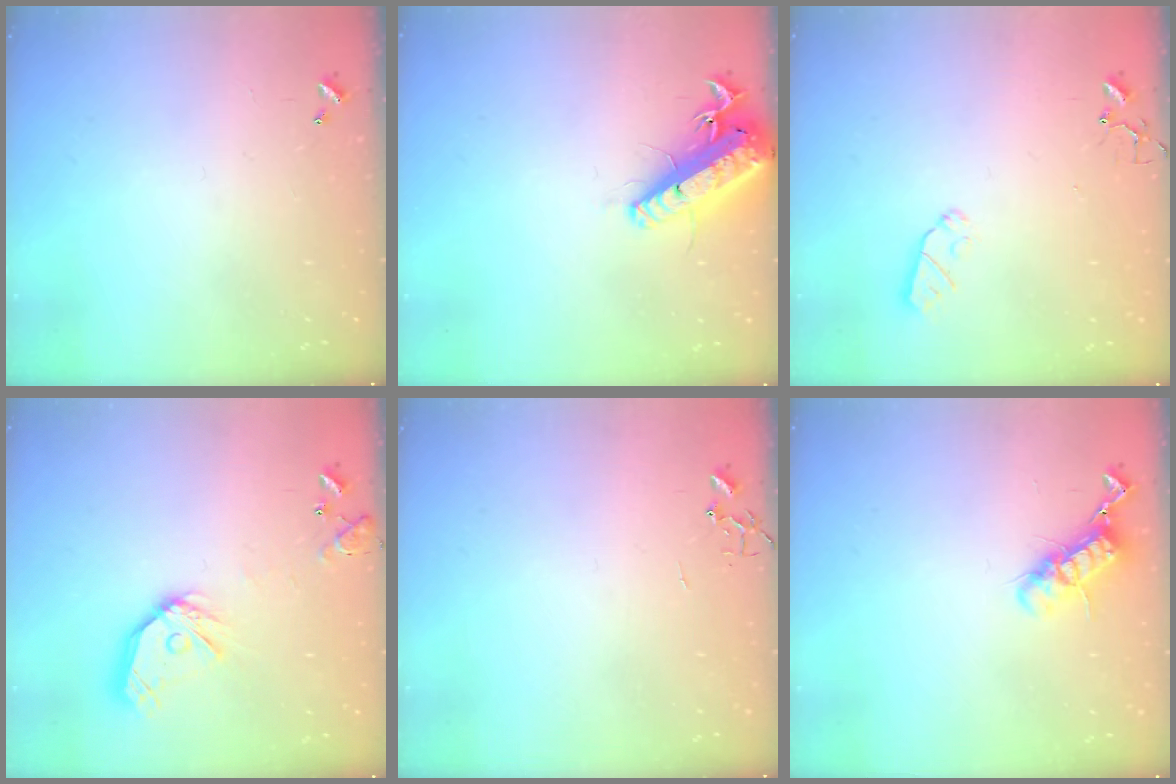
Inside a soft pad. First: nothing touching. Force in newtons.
{"total": 17.1, "press": 16.8, "slide": 3.4}
{"total": 5.5, "press": 5.5, "slide": 0.4}
{"total": 15.3, "press": 15.1, "slide": 2.1}
{"total": 0.0}
{"total": 11.9, "press": 11.9, "slide": 0.8}